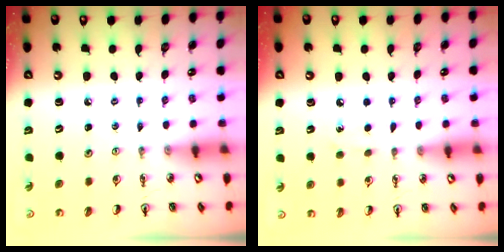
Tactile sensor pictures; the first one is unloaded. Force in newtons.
{"total": 6.4, "press": 6.4, "slide": 0.8}